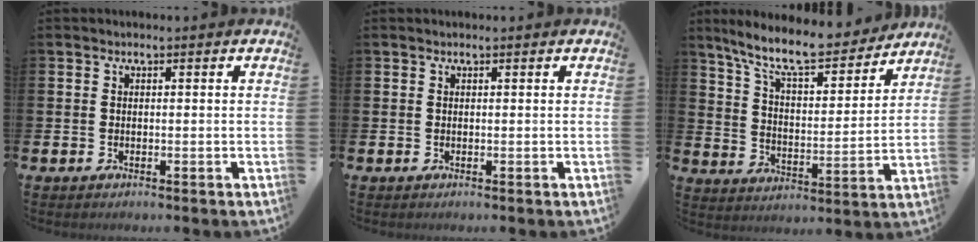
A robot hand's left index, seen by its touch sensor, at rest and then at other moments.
{"total": 0.0}
{"total": 10.8, "force": [9.4, 2.3, 4.7], "torque": [-0.125, -0.056, 0.163]}